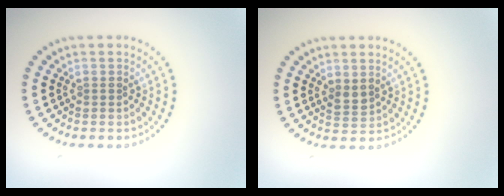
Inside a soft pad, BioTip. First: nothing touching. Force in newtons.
{"total": 1.2, "press": 1.1, "slide": 0.5}